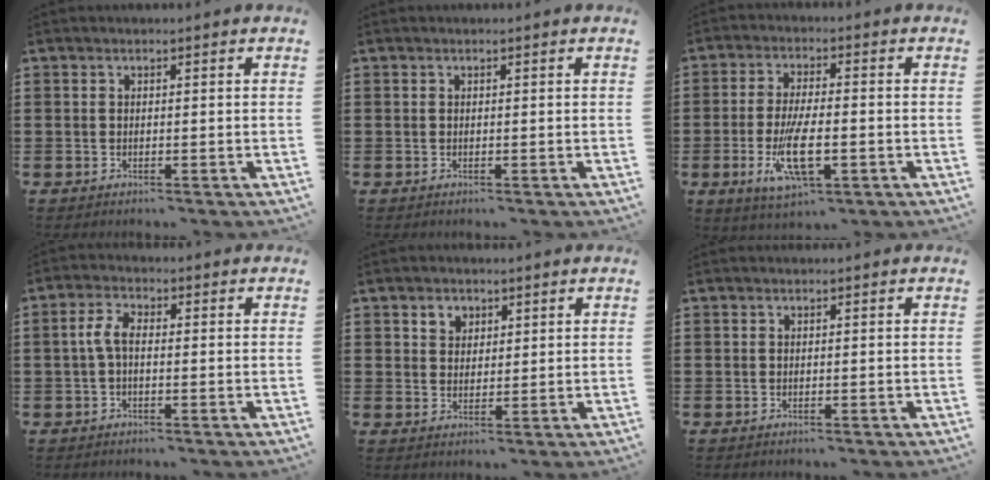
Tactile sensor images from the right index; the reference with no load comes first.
{"total": 0.0}
{"total": 9.0, "force": [-2.6, 3.0, 8.1], "torque": [-0.170, -0.017, -0.045]}
{"total": 3.7, "force": [-0.4, 1.8, 3.3], "torque": [-0.084, 0.000, -0.015]}
{"total": 2.7, "force": [1.6, 2.0, 0.6], "torque": [-0.021, 0.009, 0.030]}
{"total": 0.0}